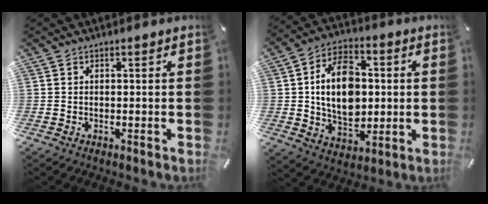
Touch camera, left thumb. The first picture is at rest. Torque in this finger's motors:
{"motor_torque": [1.36, 3.65, 1.49, 0.88, 0.21]}